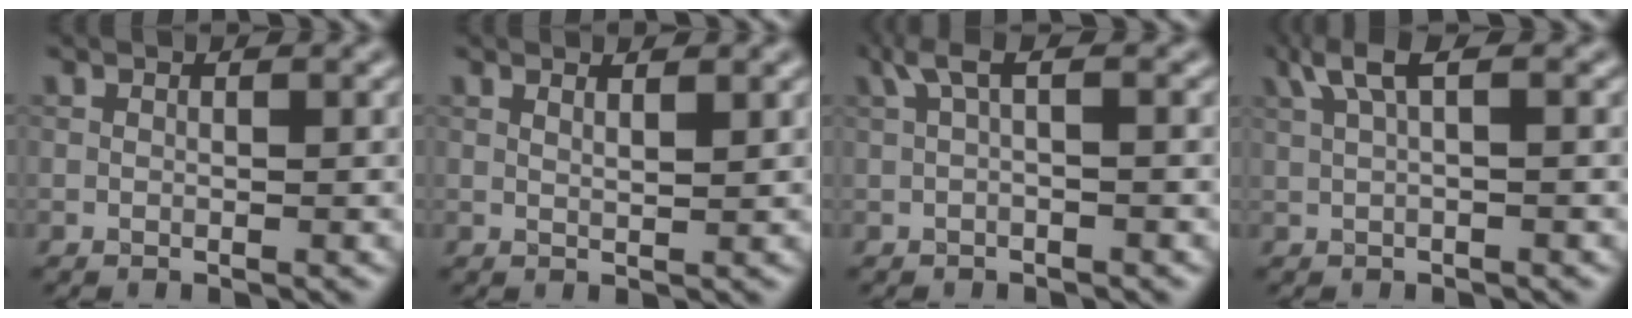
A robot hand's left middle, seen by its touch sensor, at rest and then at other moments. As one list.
[{"total": 1.3, "force": [0.9, 0.3, 0.8], "torque": [-0.008, 0.000, 0.012]}, {"total": 2.1, "force": [0.5, 0.4, 2.0], "torque": [-0.039, 0.011, 0.007]}, {"total": 2.8, "force": [1.2, 0.6, 2.5], "torque": [-0.049, 0.008, 0.024]}]